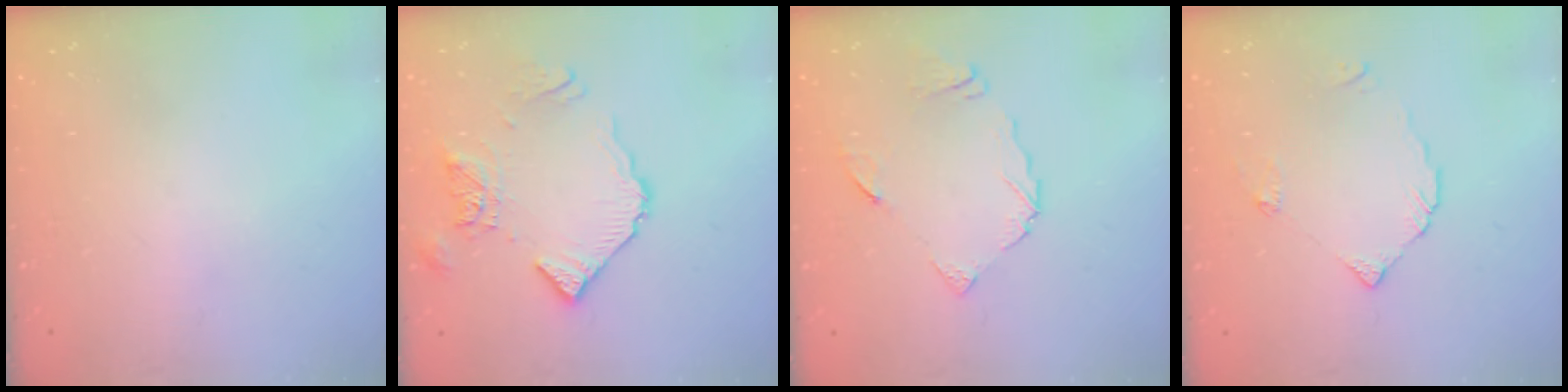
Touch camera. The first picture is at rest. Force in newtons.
{"total": 11.1, "press": 11.0, "slide": 1.4}
{"total": 7.6, "press": 7.6, "slide": 0.8}
{"total": 3.9, "press": 3.9, "slide": 0.0}